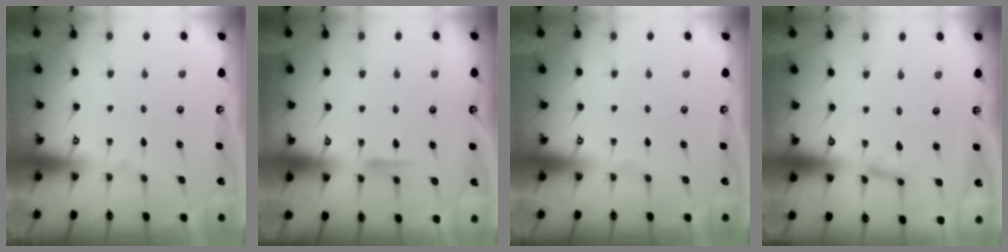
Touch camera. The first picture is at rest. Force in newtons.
{"total": 6.7, "press": 6.7, "slide": 0.7}
{"total": 0.0}
{"total": 3.1, "press": 3.1, "slide": 0.2}